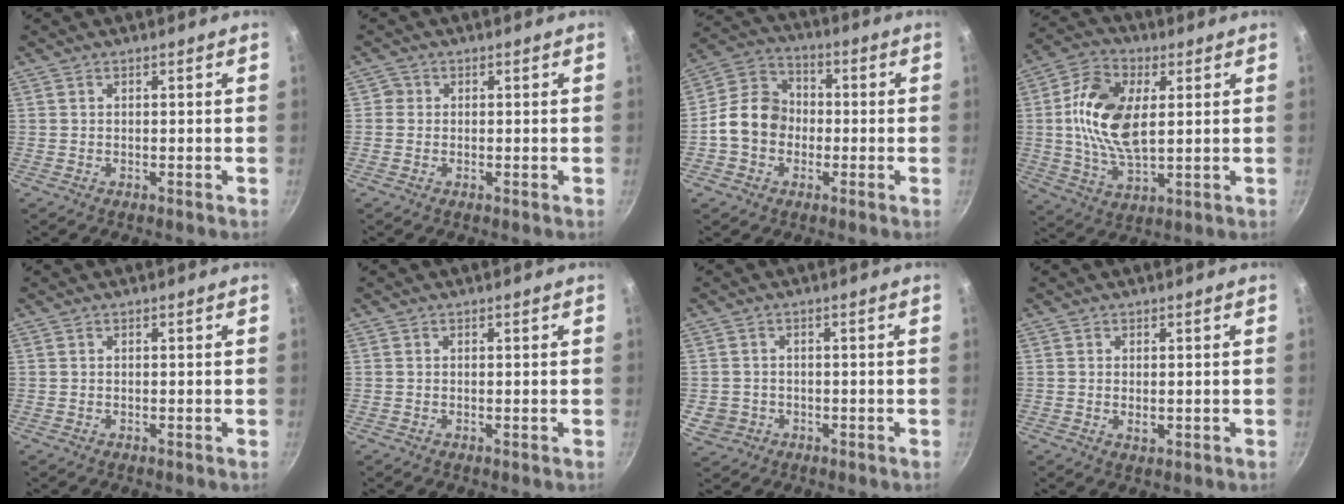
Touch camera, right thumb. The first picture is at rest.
{"total": 1.3, "force": [-0.1, 1.3, 0.2], "torque": [0.006, 0.002, -0.006]}
{"total": 11.2, "force": [-1.7, 9.4, 5.9], "torque": [-0.074, 0.032, -0.050]}
{"total": 14.9, "force": [2.3, 8.0, 12.3], "torque": [-0.224, 0.002, 0.039]}
{"total": 0.0}
{"total": 0.0}
{"total": 4.1, "force": [-1.0, 3.8, 1.3], "torque": [-0.017, 0.012, -0.005]}
{"total": 1.7, "force": [-0.1, 0.9, 1.4], "torque": [-0.023, -0.003, 0.000]}